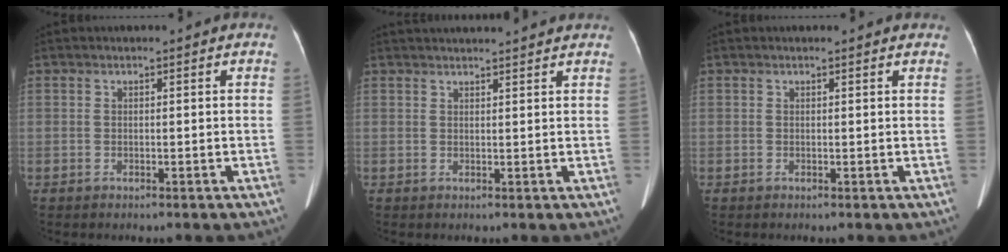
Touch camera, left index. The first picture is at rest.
{"total": 9.1, "force": [8.6, 0.3, 2.9], "torque": [-0.040, 0.031, 0.103]}
{"total": 2.5, "force": [2.3, 0.5, 0.8], "torque": [-0.014, 0.009, 0.014]}